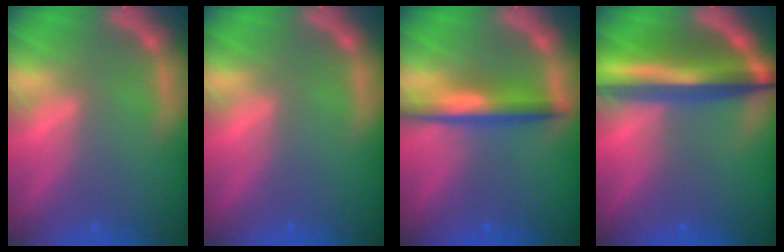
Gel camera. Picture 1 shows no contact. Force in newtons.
{"total": 0.0}
{"total": 4.5}
{"total": 10.0}